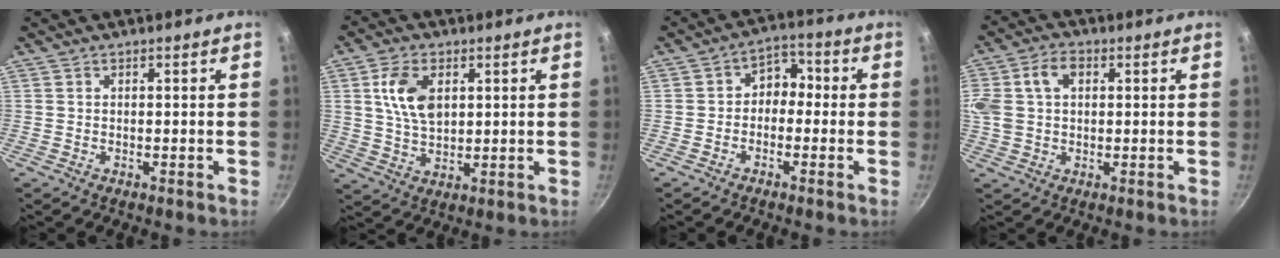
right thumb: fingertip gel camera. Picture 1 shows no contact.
{"total": 9.2, "force": [2.6, 5.6, 6.8], "torque": [-0.117, -0.010, 0.050]}
{"total": 5.5, "force": [-0.7, 4.3, 3.3], "torque": [-0.010, 0.026, -0.029]}
{"total": 12.6, "force": [2.9, 9.4, 8.0], "torque": [-0.176, 0.029, 0.049]}